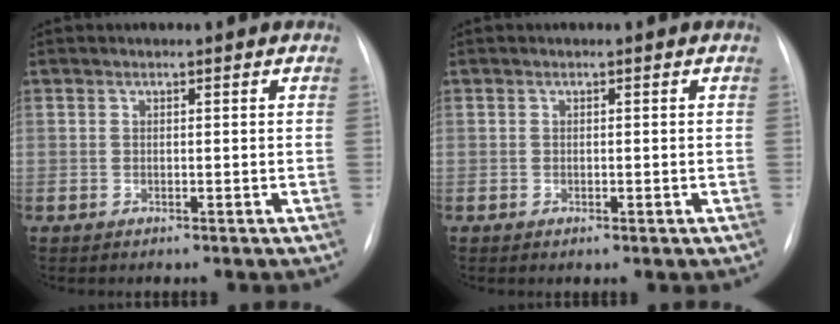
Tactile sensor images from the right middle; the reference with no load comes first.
{"total": 0.7, "force": [-0.3, 0.3, 0.6], "torque": [-0.008, -0.001, -0.004]}